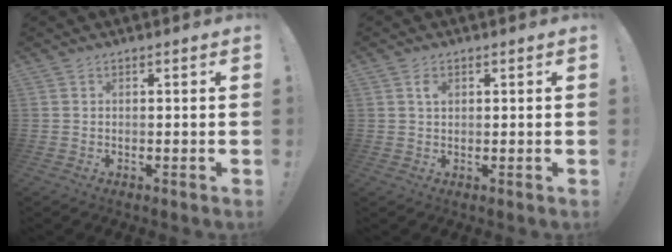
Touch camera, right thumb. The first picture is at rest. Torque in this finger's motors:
{"motor_torque": [0.24, 0.70, -0.05, 0.11, 0.00]}